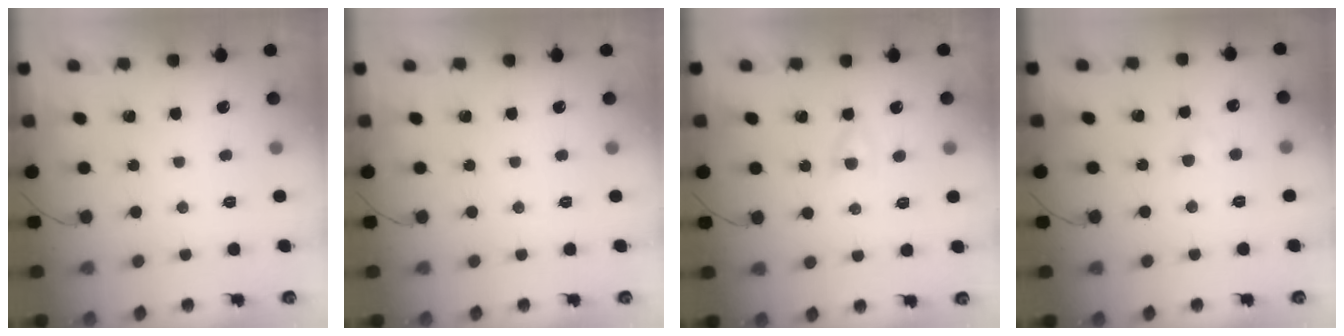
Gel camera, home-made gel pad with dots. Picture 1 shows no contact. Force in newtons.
{"total": 0.0}
{"total": 1.6, "press": 1.5, "slide": 0.6}
{"total": 1.9, "press": 1.7, "slide": 0.8}